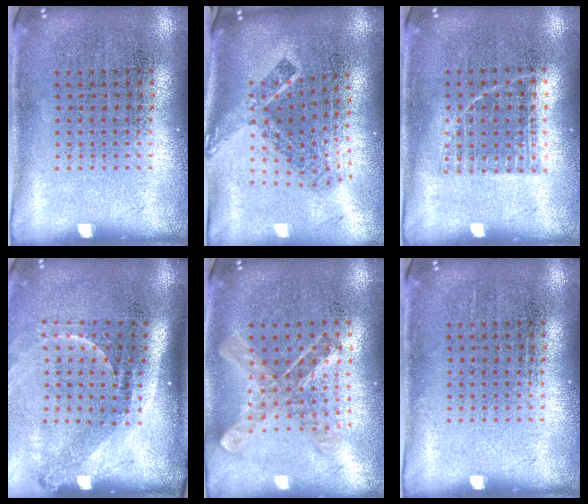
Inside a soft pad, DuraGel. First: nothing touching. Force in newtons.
{"total": 2.4, "press": 1.6, "slide": 1.8}
{"total": 0.8, "press": 0.7, "slide": 0.3}
{"total": 2.3, "press": 1.5, "slide": 1.7}
{"total": 0.9, "press": 0.9, "slide": 0.1}
{"total": 0.0}